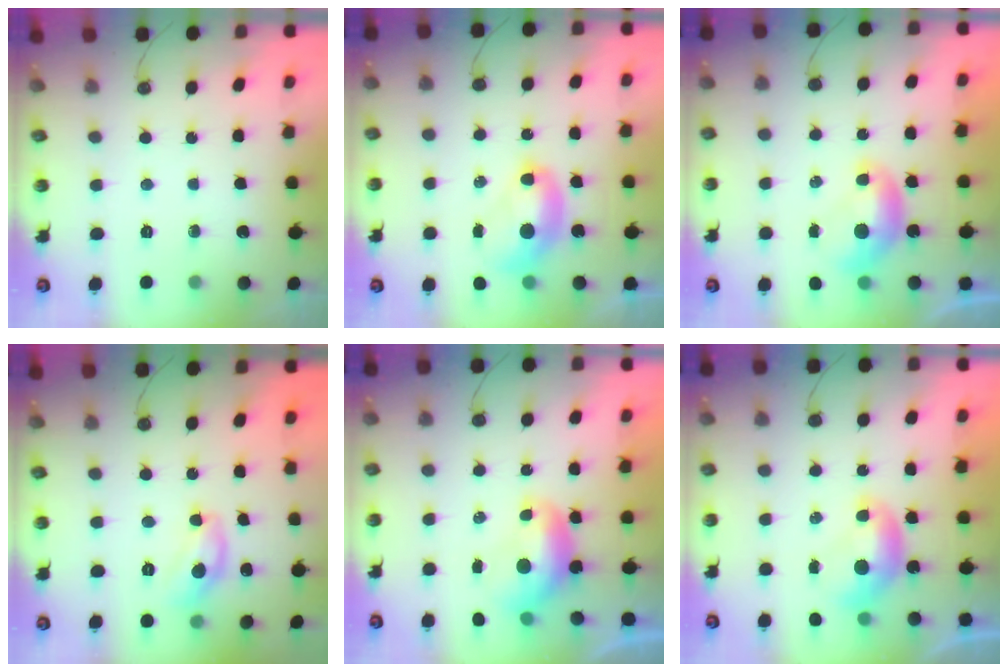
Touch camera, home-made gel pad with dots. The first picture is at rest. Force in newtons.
{"total": 2.7, "press": 2.7, "slide": 0.1}
{"total": 0.0}
{"total": 8.2, "press": 8.2, "slide": 0.5}
{"total": 1.3, "press": 1.2, "slide": 0.4}
{"total": 0.0}